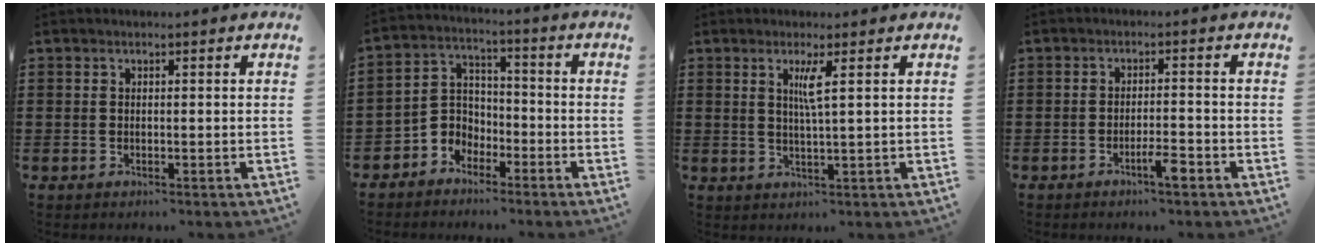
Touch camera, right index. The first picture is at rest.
{"total": 4.0, "force": [-2.9, 2.8, 0.0], "torque": [-0.017, 0.000, -0.065]}
{"total": 2.8, "force": [1.0, -0.3, 2.6], "torque": [-0.054, -0.005, 0.015]}
{"total": 3.6, "force": [-2.3, 0.4, 2.7], "torque": [-0.051, 0.001, -0.044]}